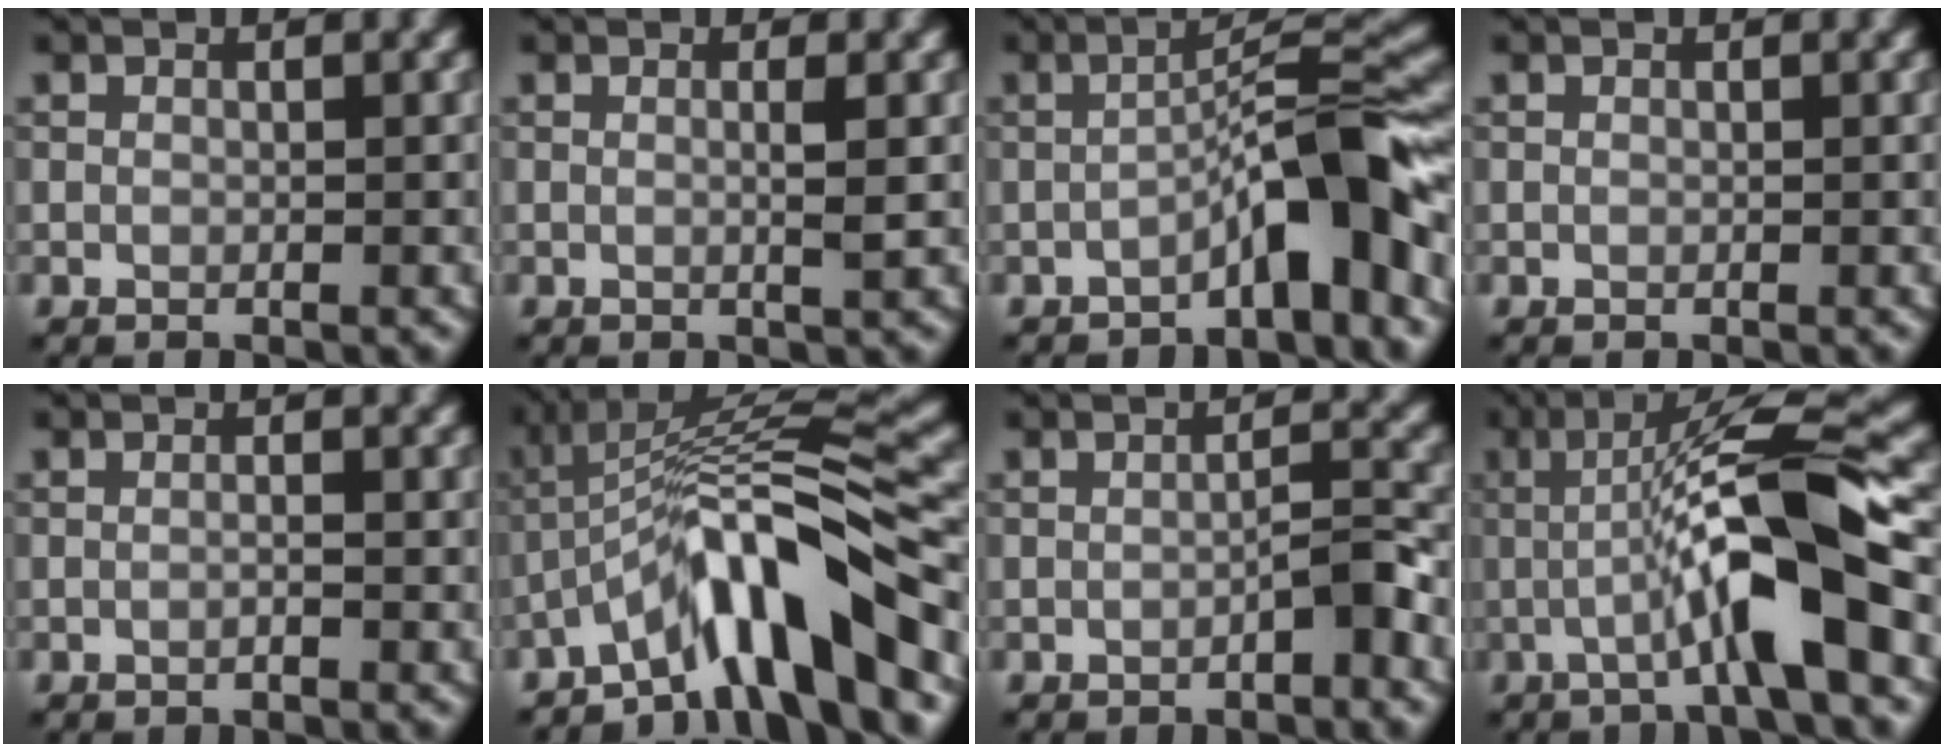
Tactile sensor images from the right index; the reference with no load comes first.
{"total": 1.7, "force": [0.1, 0.3, 1.7], "torque": [-0.026, 0.002, -0.004]}
{"total": 6.2, "force": [-2.8, 0.8, 5.5], "torque": [-0.084, 0.028, -0.050]}
{"total": 0.0}
{"total": 0.8, "force": [-0.2, 0.1, 0.7], "torque": [-0.011, -0.006, -0.007]}
{"total": 8.9, "force": [-5.2, 1.3, 7.1], "torque": [-0.109, 0.019, -0.096]}
{"total": 1.8, "force": [-0.9, 0.2, 1.5], "torque": [-0.025, 0.009, -0.018]}
{"total": 9.4, "force": [-1.3, 1.4, 9.2], "torque": [-0.136, 0.017, -0.029]}